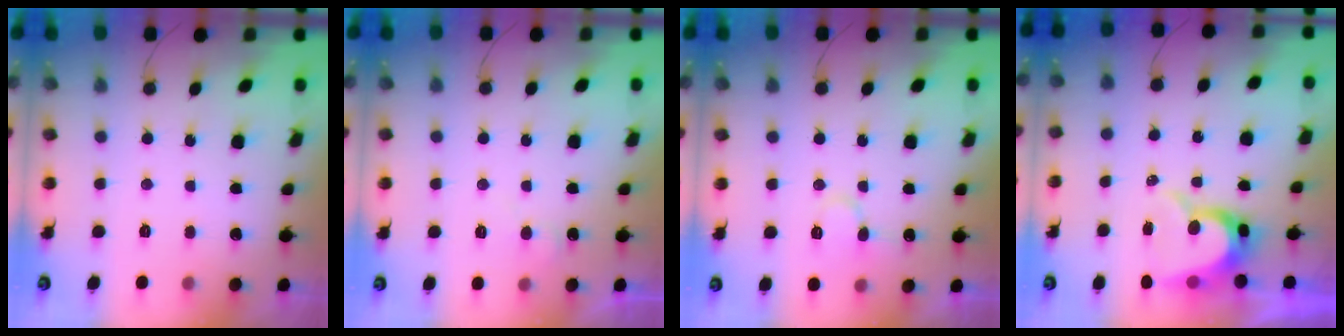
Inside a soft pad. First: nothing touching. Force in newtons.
{"total": 3.5, "press": 3.5, "slide": 0.3}
{"total": 8.5, "press": 8.5, "slide": 1.1}
{"total": 8.7, "press": 8.7, "slide": 0.6}